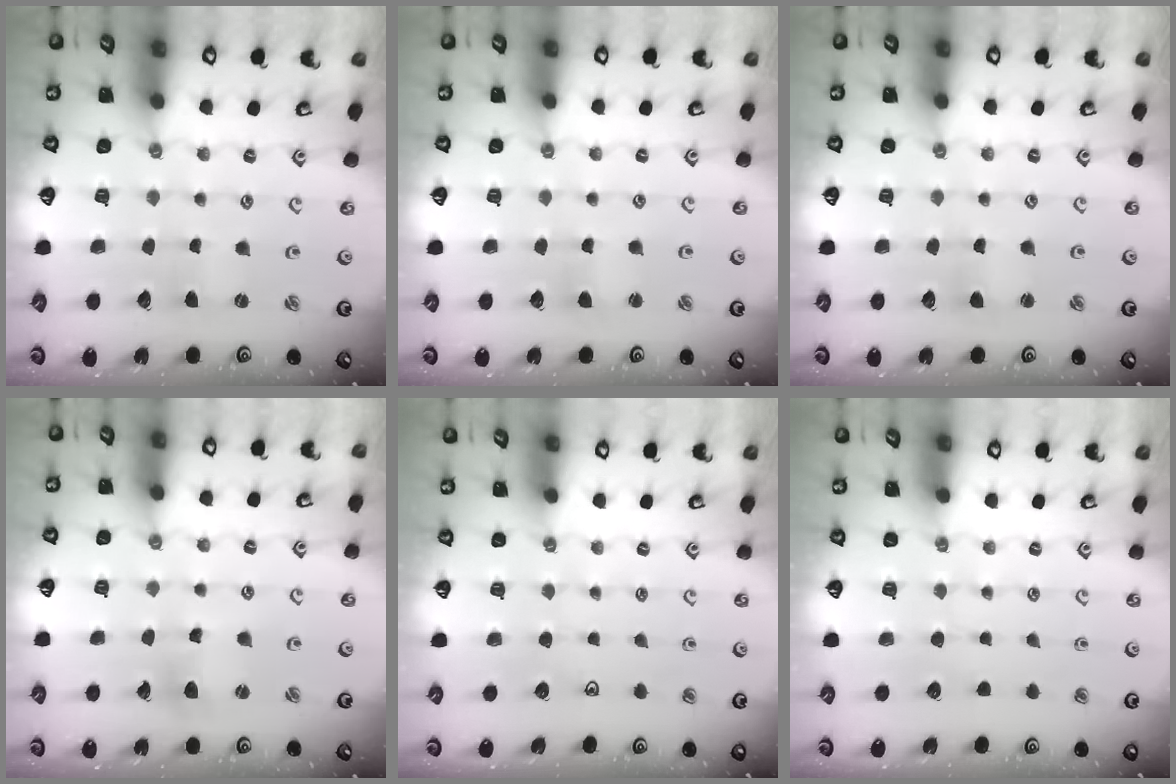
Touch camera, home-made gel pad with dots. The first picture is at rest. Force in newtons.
{"total": 1.5, "press": 1.5, "slide": 0.2}
{"total": 1.4, "press": 1.3, "slide": 0.3}
{"total": 5.1, "press": 5.0, "slide": 0.5}
{"total": 0.0}
{"total": 0.0}